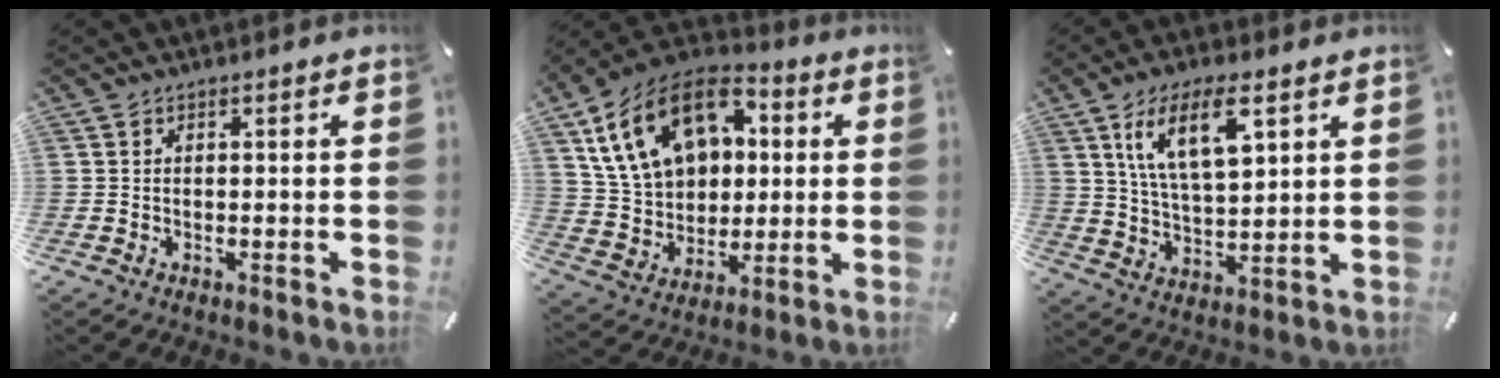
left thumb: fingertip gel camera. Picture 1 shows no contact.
{"total": 19.7, "force": [6.7, 14.5, 11.4], "torque": [-0.232, -0.016, 0.126]}
{"total": 12.6, "force": [6.6, 5.2, 9.4], "torque": [-0.186, -0.008, 0.116]}